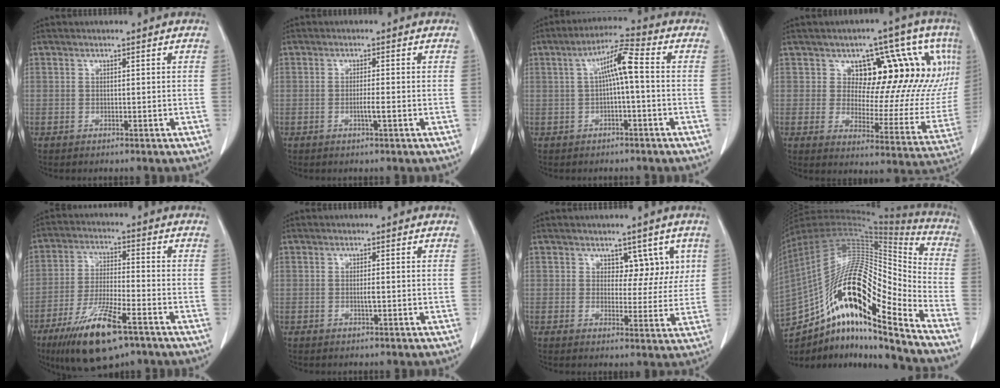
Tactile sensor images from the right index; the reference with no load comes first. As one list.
[{"total": 1.8, "force": [-0.5, -0.2, 1.7], "torque": [-0.032, 0.000, -0.008]}, {"total": 6.4, "force": [0.3, 0.5, 6.3], "torque": [-0.110, 0.024, 0.004]}, {"total": 18.3, "force": [7.0, 8.9, 14.4], "torque": [-0.163, 0.014, 0.094]}, {"total": 13.2, "force": [-7.9, 2.6, 10.2], "torque": [-0.198, -0.027, -0.135]}, {"total": 0.9, "force": [-0.1, 0.0, 0.9], "torque": [-0.019, 0.000, 0.000]}, {"total": 5.1, "force": [2.5, 3.3, 3.0], "torque": [-0.017, 0.006, 0.033]}, {"total": 28.3, "force": [-15.5, 5.8, 22.9], "torque": [-0.411, 0.015, -0.268]}]